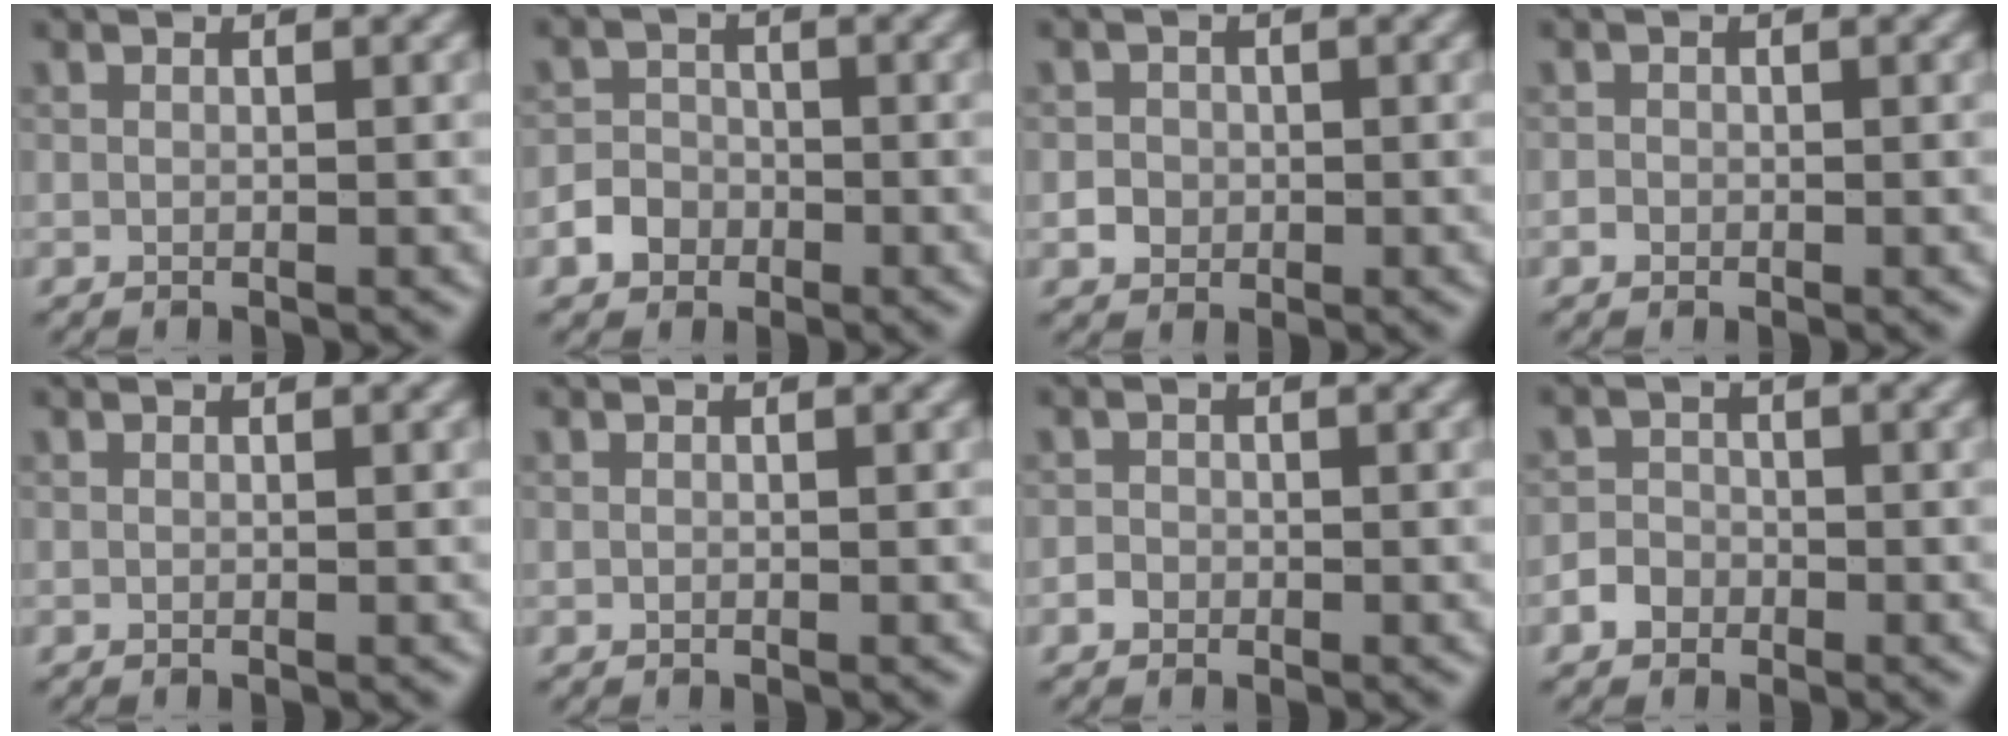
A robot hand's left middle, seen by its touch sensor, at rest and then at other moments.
{"total": 2.6, "force": [-1.3, 2.2, 0.7], "torque": [0.002, 0.003, -0.027]}
{"total": 1.4, "force": [-0.2, 1.3, 0.3], "torque": [0.004, -0.004, -0.003]}
{"total": 0.6, "force": [-0.3, 0.5, 0.1], "torque": [0.000, -0.002, -0.005]}
{"total": 0.0}
{"total": 0.0}
{"total": 0.9, "force": [-0.4, 0.8, 0.2], "torque": [0.000, 0.000, -0.010]}
{"total": 1.9, "force": [-1.0, 1.5, 0.5], "torque": [0.000, 0.006, -0.024]}